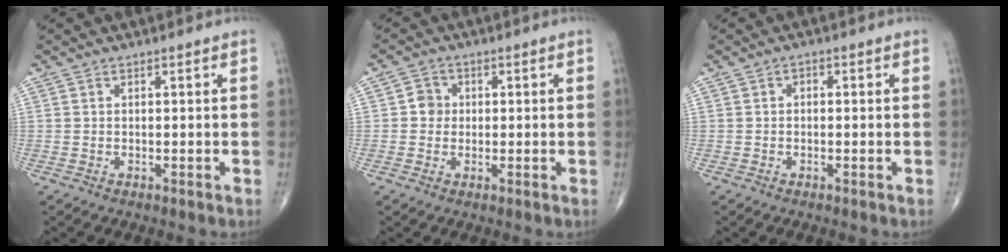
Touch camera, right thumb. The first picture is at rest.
{"total": 3.0, "force": [0.1, 2.8, 1.0], "torque": [0.003, 0.007, -0.004]}
{"total": 0.9, "force": [-0.1, 0.7, 0.6], "torque": [0.003, 0.003, -0.008]}